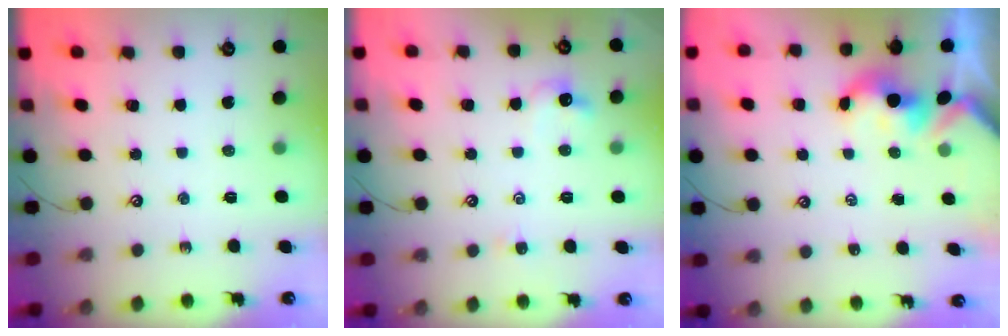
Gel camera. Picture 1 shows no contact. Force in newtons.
{"total": 2.4, "press": 2.3, "slide": 0.7}
{"total": 1.7, "press": 1.7, "slide": 0.2}